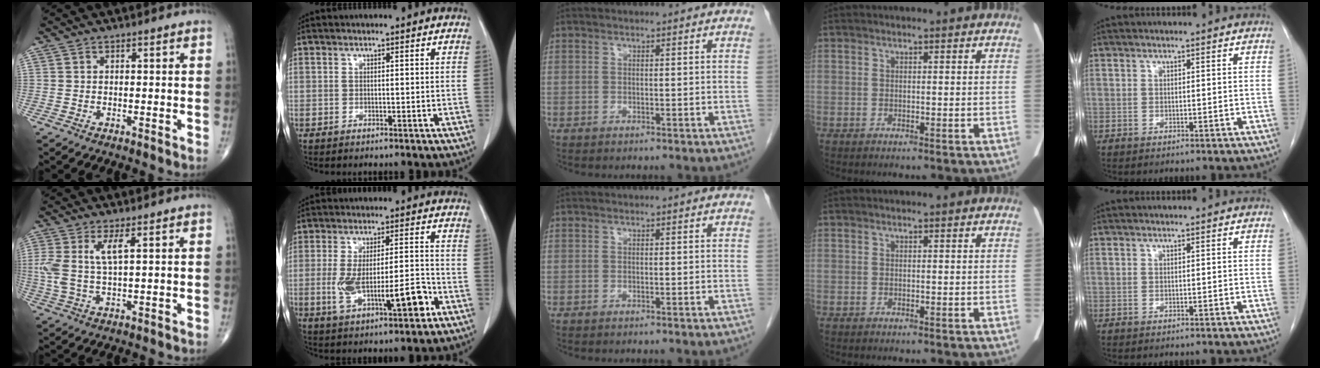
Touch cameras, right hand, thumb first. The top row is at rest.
{"thumb": {"total": 6.1, "force": [1.8, 1.7, 5.6], "torque": [-0.141, -0.005, 0.042]}, "index": {"total": 11.9, "force": [-3.5, 3.1, 10.9], "torque": [-0.196, 0.010, -0.047]}}